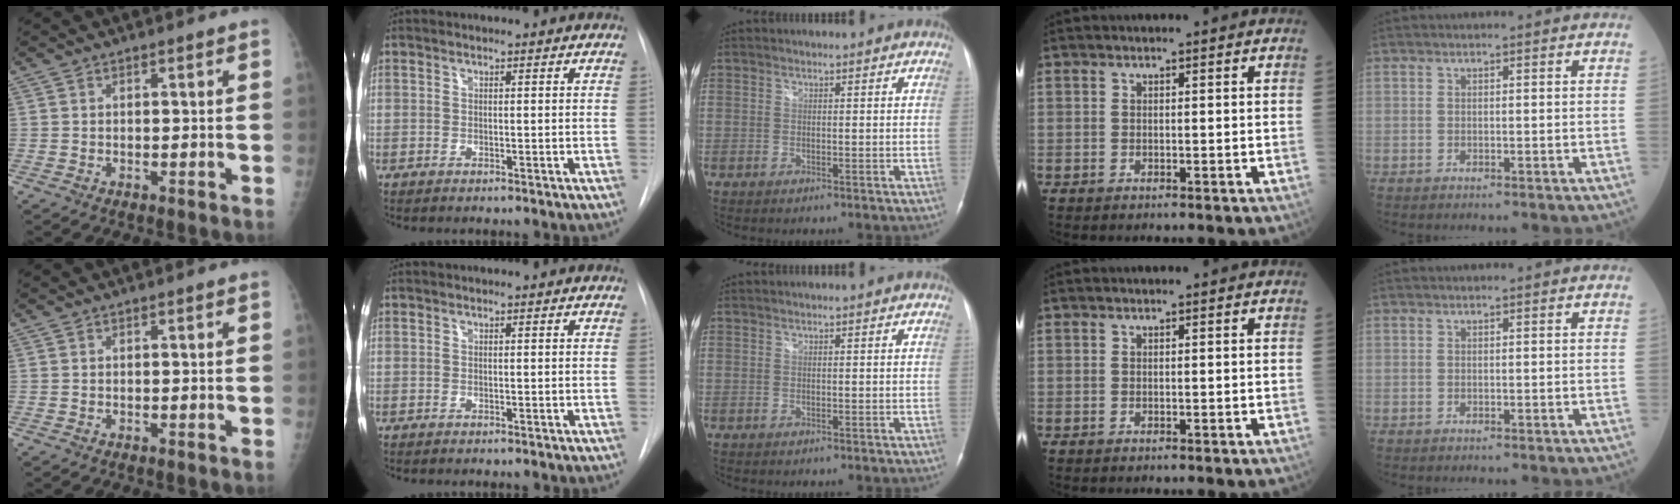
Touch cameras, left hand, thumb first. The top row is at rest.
{}